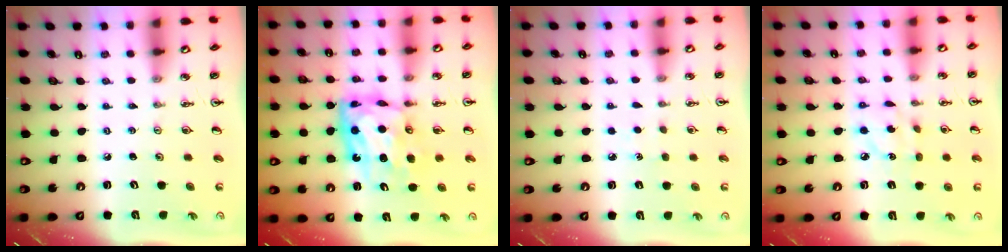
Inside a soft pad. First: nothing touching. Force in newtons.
{"total": 11.0, "press": 11.0, "slide": 1.1}
{"total": 2.9, "press": 2.8, "slide": 0.4}
{"total": 6.7, "press": 6.7, "slide": 0.1}